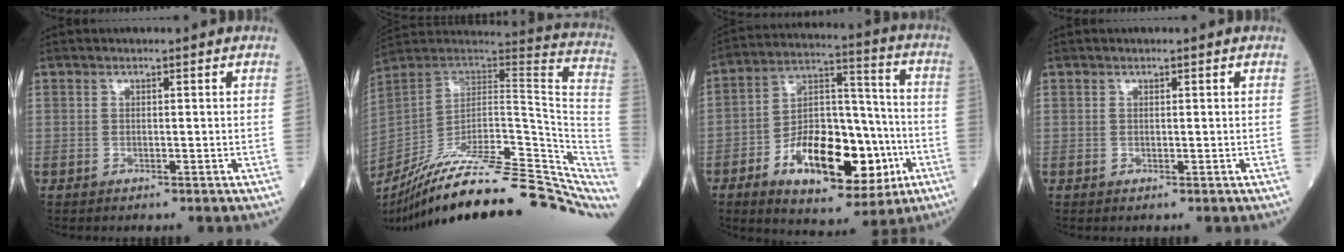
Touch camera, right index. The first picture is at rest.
{"total": 32.5, "force": [-25.4, 7.8, 18.8], "torque": [-0.233, -0.015, -0.365]}
{"total": 18.8, "force": [-6.8, 8.3, 15.5], "torque": [-0.261, 0.017, -0.098]}
{"total": 0.0}